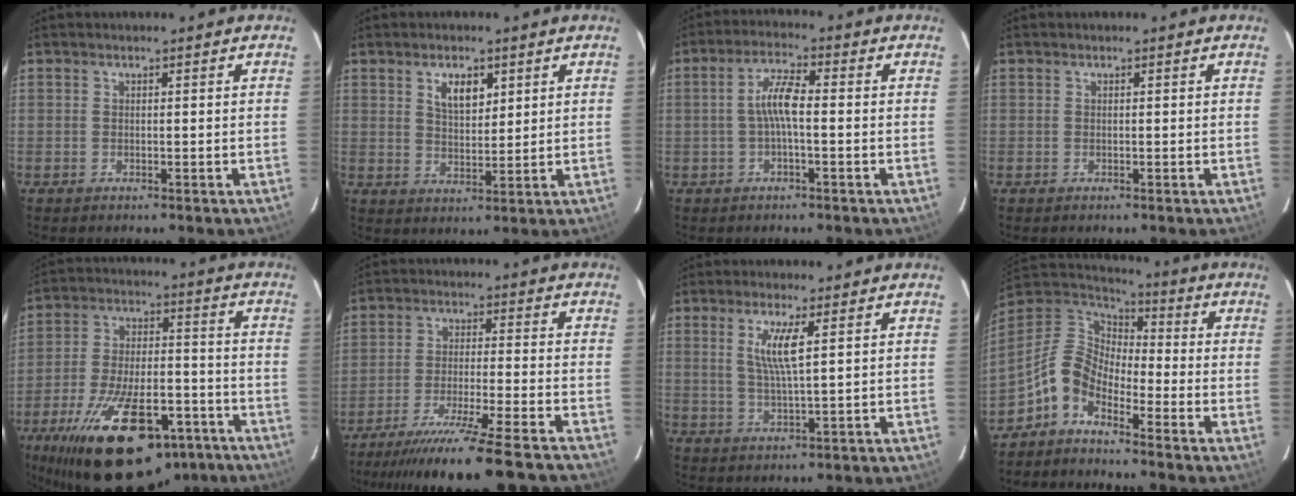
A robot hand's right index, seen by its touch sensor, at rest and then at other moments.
{"total": 5.4, "force": [2.6, 2.8, 3.9], "torque": [-0.064, 0.005, 0.049]}
{"total": 5.1, "force": [-0.7, 1.0, 5.0], "torque": [-0.101, 0.012, -0.013]}
{"total": 0.0}
{"total": 26.7, "force": [-17.4, 11.4, 16.8], "torque": [-0.306, -0.017, -0.256]}
{"total": 19.6, "force": [-17.6, -1.3, 8.4], "torque": [-0.162, -0.044, -0.274]}
{"total": 5.6, "force": [2.0, 0.2, 5.3], "torque": [-0.105, -0.008, 0.040]}
{"total": 9.0, "force": [-5.6, 4.8, 5.1], "torque": [-0.108, 0.025, -0.129]}